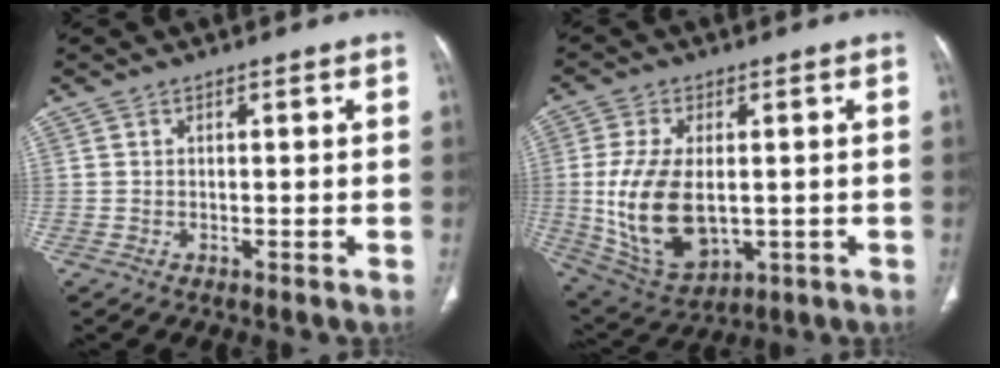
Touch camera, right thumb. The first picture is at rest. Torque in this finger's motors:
{"motor_torque": [-0.28, 0.71, 0.94, 0.80, 0.15]}